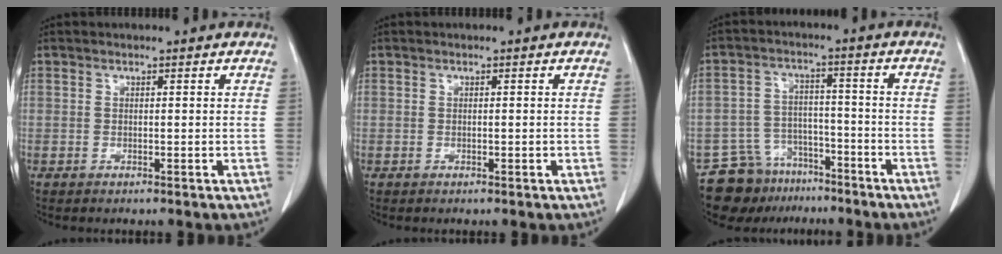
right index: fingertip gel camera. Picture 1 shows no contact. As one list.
[{"total": 0.5, "force": [-0.1, 0.2, 0.5], "torque": [-0.009, 0.000, 0.001]}, {"total": 9.0, "force": [-7.0, 5.5, 0.9], "torque": [-0.019, 0.029, -0.114]}]